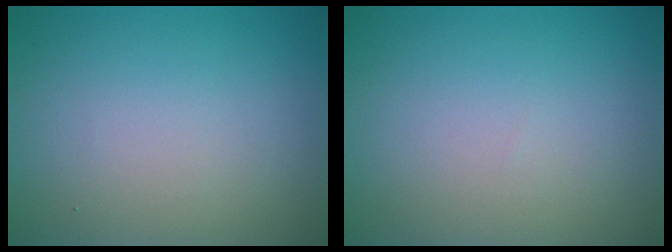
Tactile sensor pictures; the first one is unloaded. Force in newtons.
{"total": 0.0}